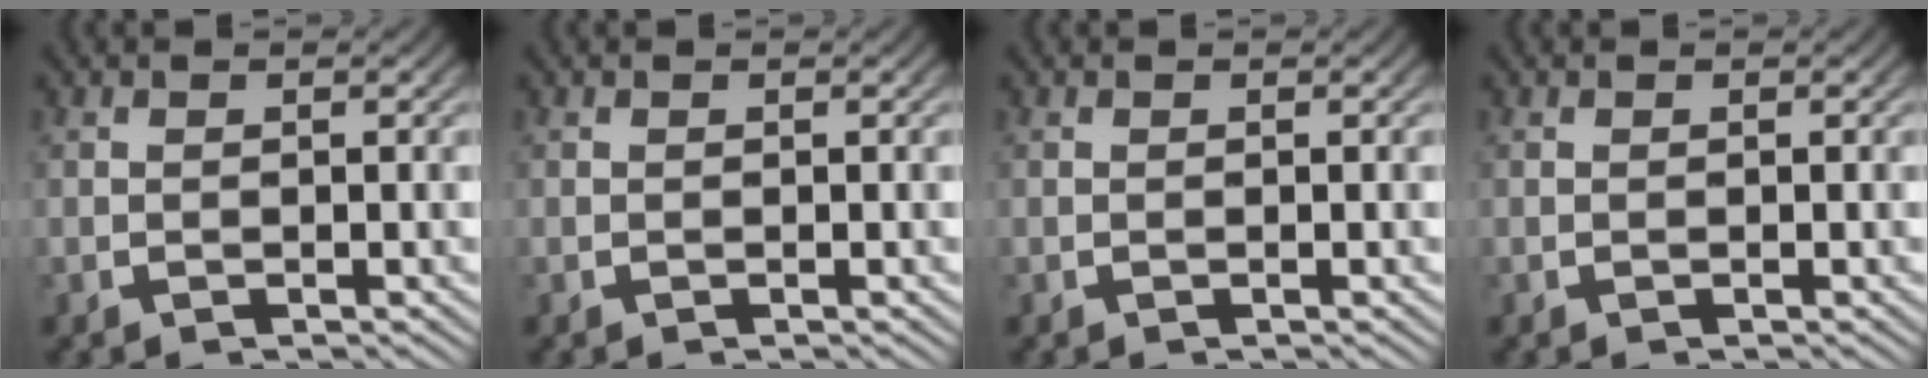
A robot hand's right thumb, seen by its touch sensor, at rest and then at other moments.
{"total": 0.0}
{"total": 0.0}
{"total": 0.0}